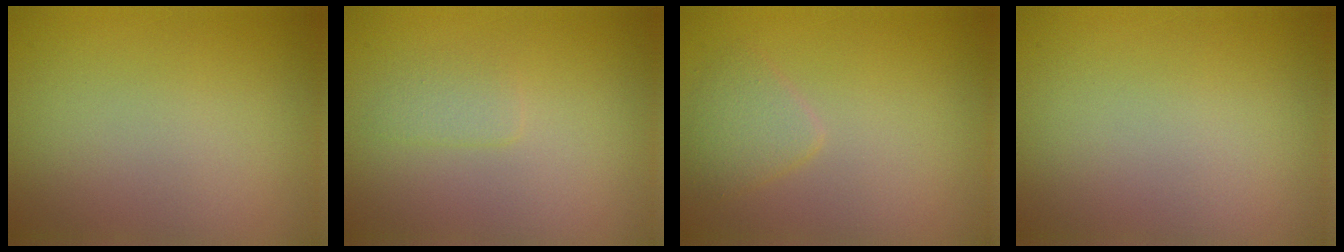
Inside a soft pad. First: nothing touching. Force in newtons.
{"total": 1.2, "press": 1.2, "slide": 0.1}
{"total": 1.8, "press": 1.8, "slide": 0.1}
{"total": 0.0}